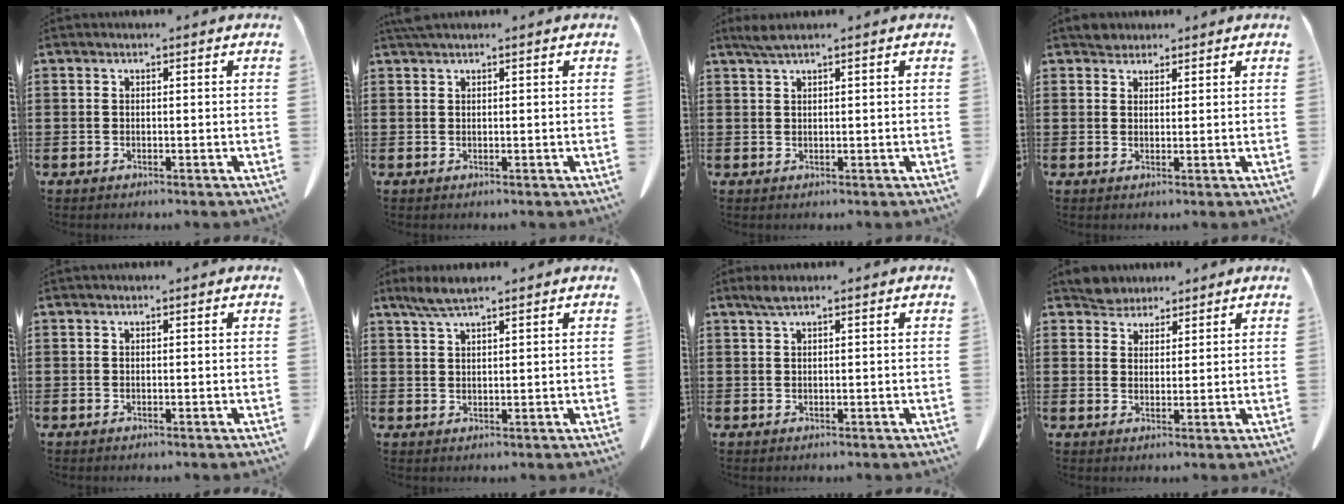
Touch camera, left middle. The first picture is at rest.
{"total": 1.1, "force": [1.0, 0.0, 0.5], "torque": [-0.013, 0.000, 0.019]}
{"total": 1.6, "force": [1.1, 0.0, 1.1], "torque": [-0.024, 0.000, 0.021]}
{"total": 2.3, "force": [2.1, 0.9, 0.1], "torque": [-0.001, 0.002, 0.039]}
{"total": 0.0}
{"total": 3.5, "force": [2.6, 0.5, 2.4], "torque": [-0.051, 0.004, 0.047]}
{"total": 1.5, "force": [1.0, 0.1, 1.1], "torque": [-0.024, 0.001, 0.018]}
{"total": 3.7, "force": [3.5, 1.3, 0.1], "torque": [-0.014, 0.000, 0.069]}